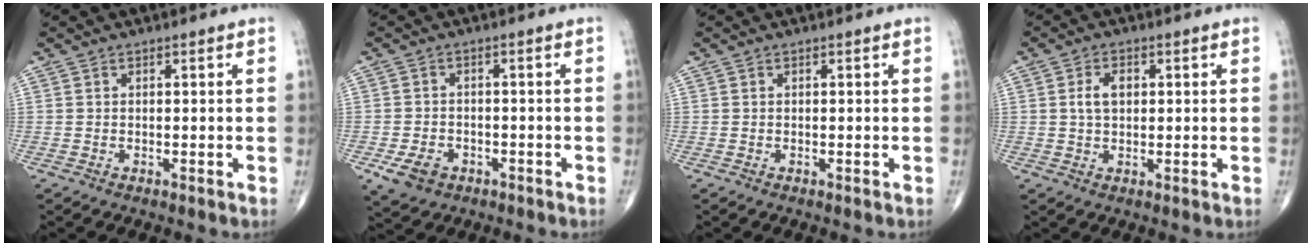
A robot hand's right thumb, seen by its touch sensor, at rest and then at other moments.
{"total": 5.4, "force": [-2.6, 3.9, 2.6], "torque": [-0.042, 0.009, -0.038]}
{"total": 0.0}
{"total": 4.0, "force": [0.7, 2.5, 3.0], "torque": [-0.053, 0.005, 0.011]}